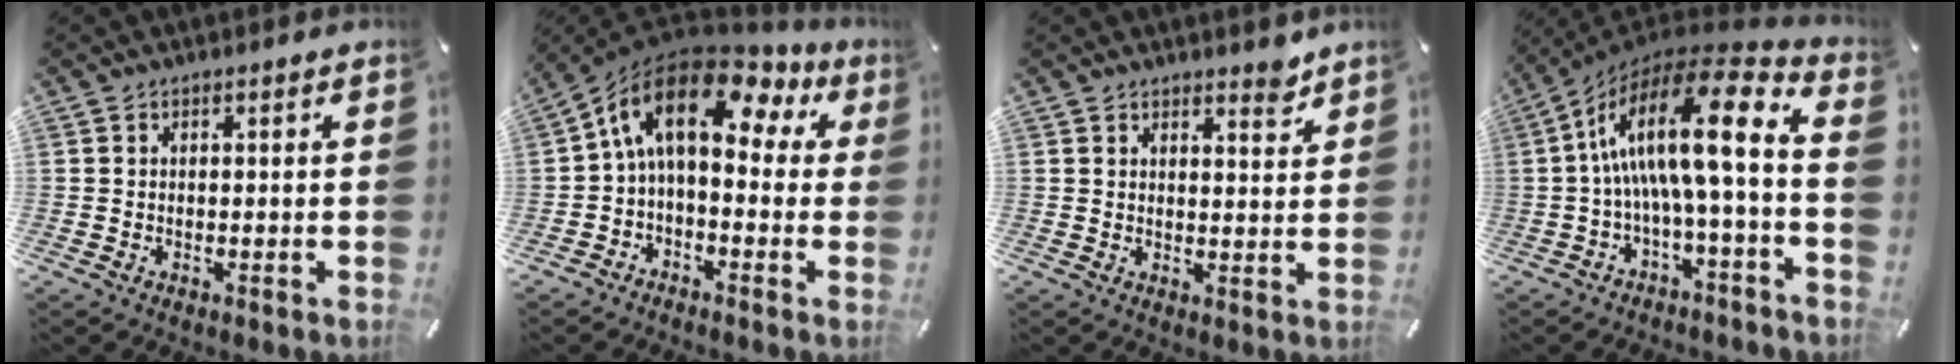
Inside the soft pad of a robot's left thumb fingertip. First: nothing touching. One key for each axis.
{"total": 14.4, "fx": 4.6, "fy": 7.9, "fz": 11.1, "tx": -0.204, "ty": -0.015, "tz": 0.076}
{"total": 3.7, "fx": 3.4, "fy": 1.4, "fz": 0.8, "tx": 0.010, "ty": -0.029, "tz": 0.056}
{"total": 17.6, "fx": 1.6, "fy": 4.1, "fz": 17.1, "tx": -0.316, "ty": -0.031, "tz": 0.012}